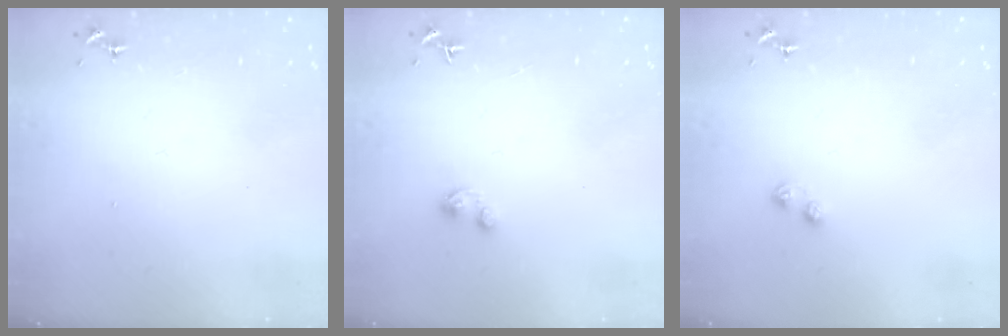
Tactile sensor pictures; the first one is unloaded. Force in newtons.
{"total": 2.8, "press": 2.7, "slide": 0.4}
{"total": 3.9, "press": 3.9, "slide": 0.5}